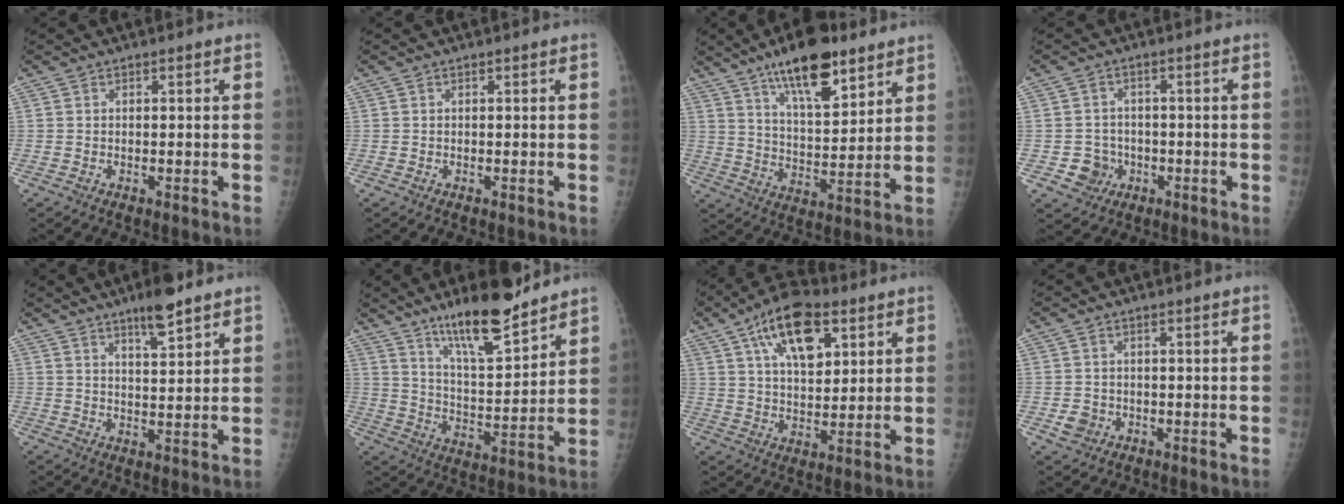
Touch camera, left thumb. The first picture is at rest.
{"total": 0.0}
{"total": 16.0, "force": [10.2, 5.7, 10.9], "torque": [-0.147, -0.053, 0.172]}
{"total": 4.7, "force": [-1.6, 4.4, 0.8], "torque": [0.016, 0.012, -0.021]}
{"total": 6.9, "force": [4.9, 1.3, 4.7], "torque": [-0.068, -0.029, 0.080]}
{"total": 15.3, "force": [11.4, 3.5, 9.5], "torque": [-0.135, -0.078, 0.198]}
{"total": 15.0, "force": [7.0, 7.5, 11.0], "torque": [-0.153, -0.013, 0.118]}
{"total": 2.6, "force": [-0.8, 2.3, 0.9], "torque": [-0.006, 0.003, -0.008]}